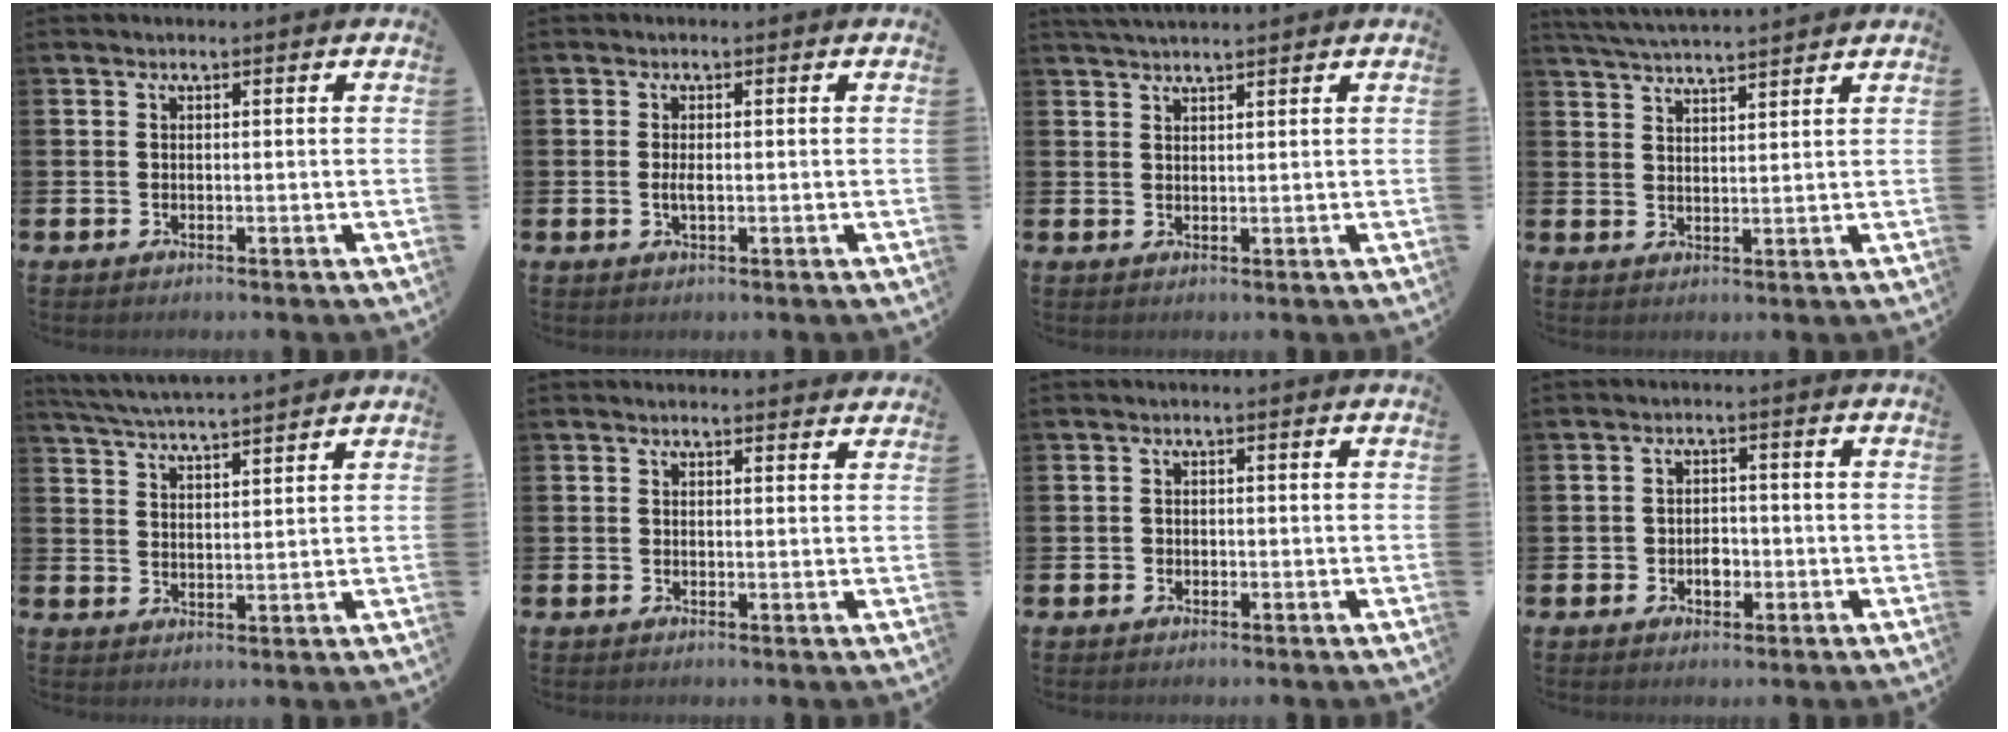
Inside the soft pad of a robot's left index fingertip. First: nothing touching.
{"total": 1.5, "force": [-0.1, 0.5, 1.4], "torque": [-0.022, -0.001, -0.004]}
{"total": 2.3, "force": [2.2, 0.0, 0.3], "torque": [-0.011, -0.006, 0.041]}
{"total": 4.7, "force": [4.7, -0.3, 0.6], "torque": [-0.033, -0.025, 0.085]}
{"total": 5.0, "force": [4.9, -0.2, 0.6], "torque": [-0.036, -0.027, 0.089]}
{"total": 1.1, "force": [1.1, 0.2, 0.1], "torque": [0.008, -0.003, 0.019]}
{"total": 0.8, "force": [-0.4, 0.7, 0.1], "torque": [-0.007, 0.005, -0.009]}
{"total": 2.4, "force": [-0.7, 1.8, 1.3], "torque": [-0.013, -0.001, -0.019]}